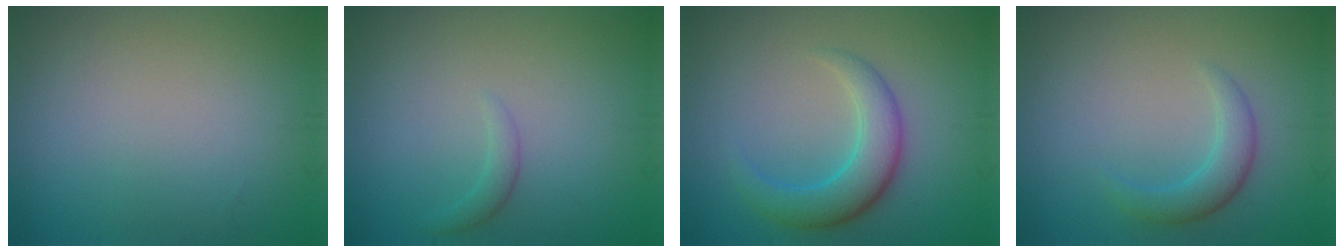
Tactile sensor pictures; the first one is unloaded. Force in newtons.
{"total": 1.1, "press": 1.1, "slide": 0.1}
{"total": 4.4, "press": 4.4, "slide": 0.3}
{"total": 2.5, "press": 2.5, "slide": 0.0}